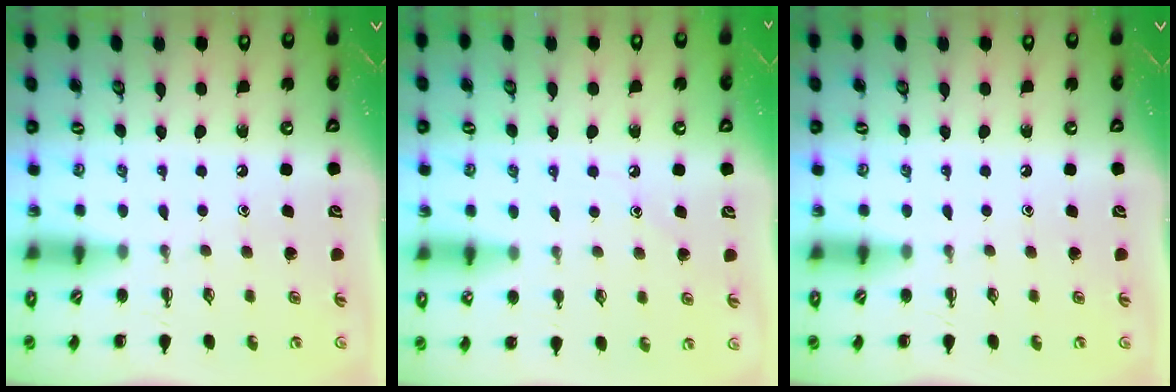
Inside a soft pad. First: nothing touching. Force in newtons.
{"total": 7.6, "press": 7.3, "slide": 2.3}
{"total": 0.0}